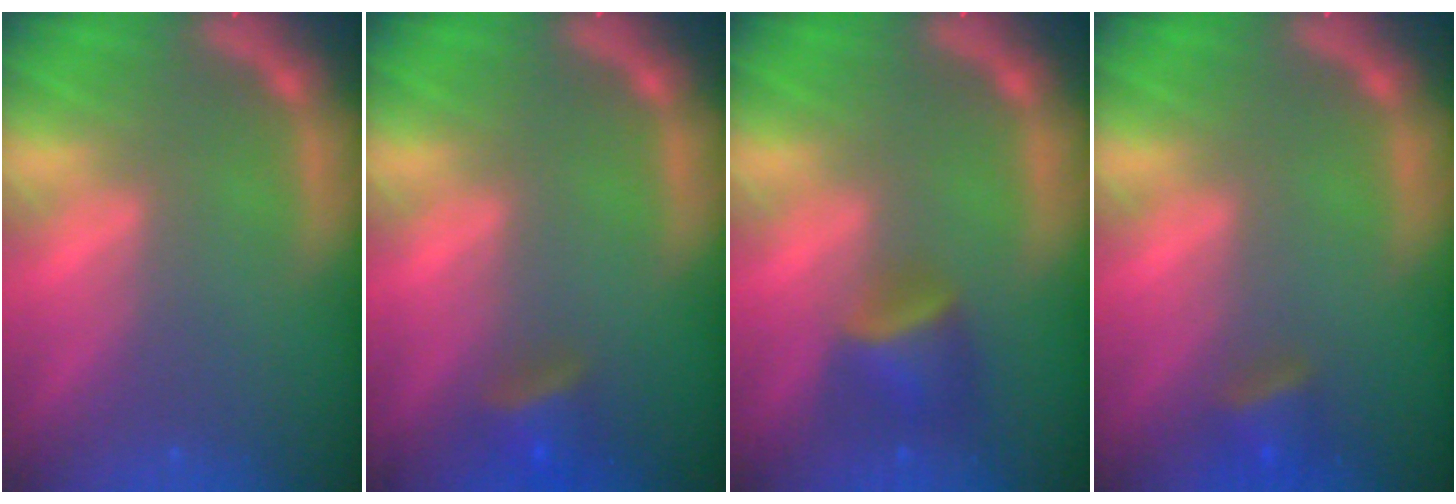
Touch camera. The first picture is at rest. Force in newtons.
{"total": 2.9}
{"total": 3.4}
{"total": 2.4}